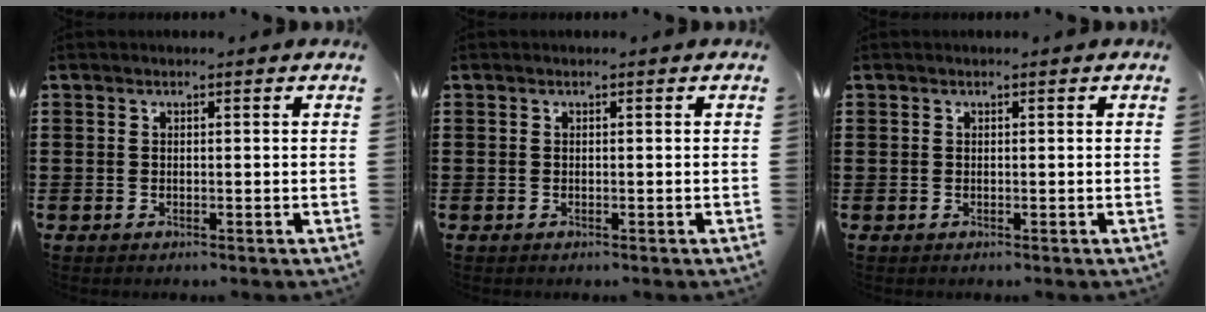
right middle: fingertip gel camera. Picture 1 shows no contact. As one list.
[{"total": 0.0}, {"total": 0.0}]